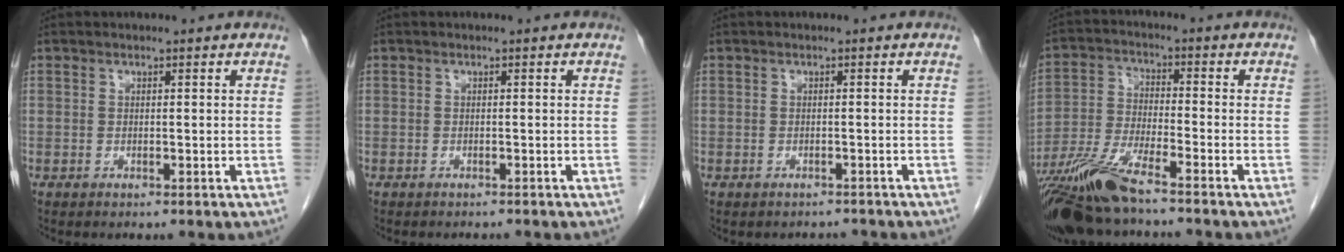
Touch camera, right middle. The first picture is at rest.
{"total": 1.4, "force": [-1.3, 0.4, 0.3], "torque": [-0.010, -0.002, -0.016]}
{"total": 1.7, "force": [-1.5, 0.8, 0.0], "torque": [0.000, 0.001, -0.020]}
{"total": 10.9, "force": [-8.6, 0.6, 6.7], "torque": [-0.141, -0.026, -0.163]}